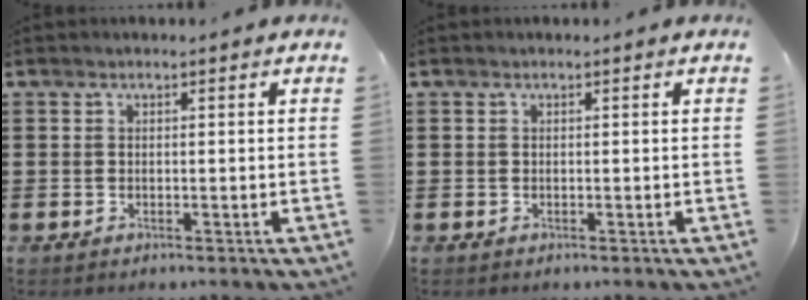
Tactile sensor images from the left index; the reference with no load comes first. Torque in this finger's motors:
{"motor_torque": [0.01, -0.01, 0.00, 0.00]}